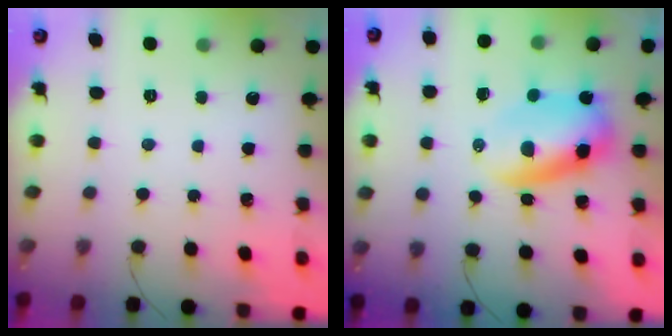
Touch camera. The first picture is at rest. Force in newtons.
{"total": 7.4, "press": 7.2, "slide": 1.6}